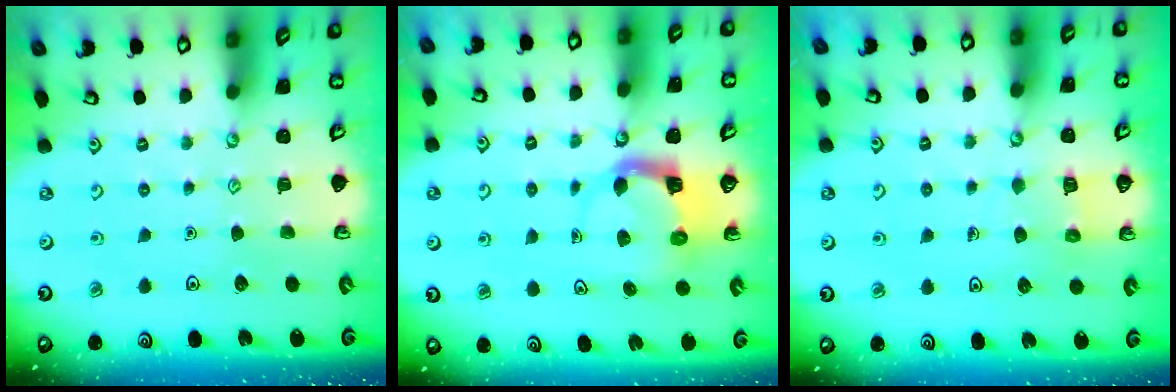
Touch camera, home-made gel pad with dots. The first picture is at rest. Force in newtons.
{"total": 3.8, "press": 3.7, "slide": 0.7}
{"total": 5.9, "press": 5.9, "slide": 0.3}